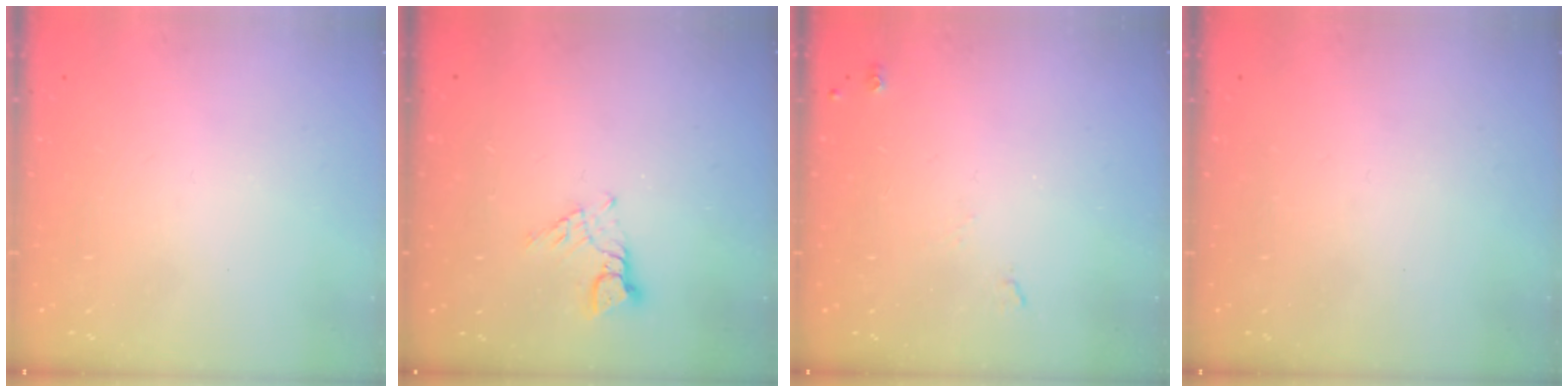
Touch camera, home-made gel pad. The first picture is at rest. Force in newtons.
{"total": 4.1, "press": 4.0, "slide": 0.5}
{"total": 4.3, "press": 4.2, "slide": 0.6}
{"total": 0.0}